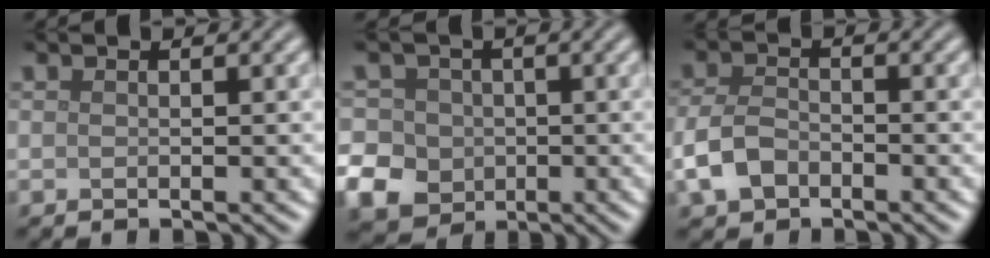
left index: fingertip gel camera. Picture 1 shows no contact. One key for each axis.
{"total": 8.6, "fx": -2.3, "fy": 7.7, "fz": 3.0, "tx": -0.068, "ty": -0.001, "tz": -0.072}
{"total": 3.3, "fx": -1.6, "fy": 2.2, "fz": 1.9, "tx": -0.043, "ty": -0.001, "tz": -0.039}